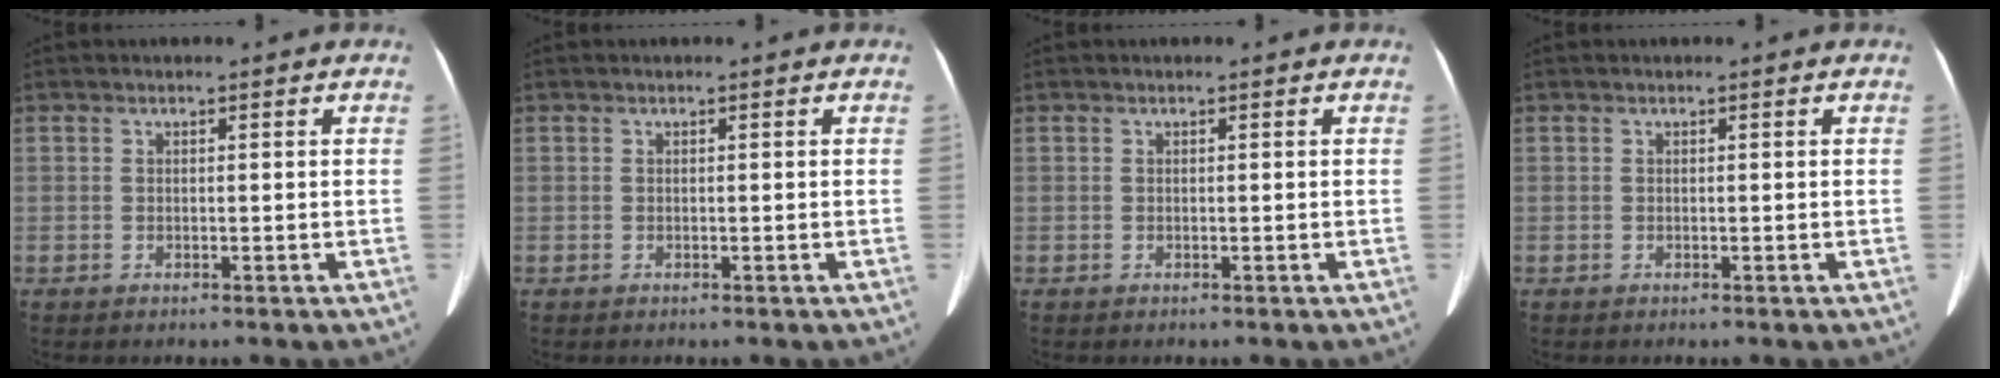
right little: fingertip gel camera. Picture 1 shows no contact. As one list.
[{"total": 0.0}, {"total": 0.0}, {"total": 0.0}]